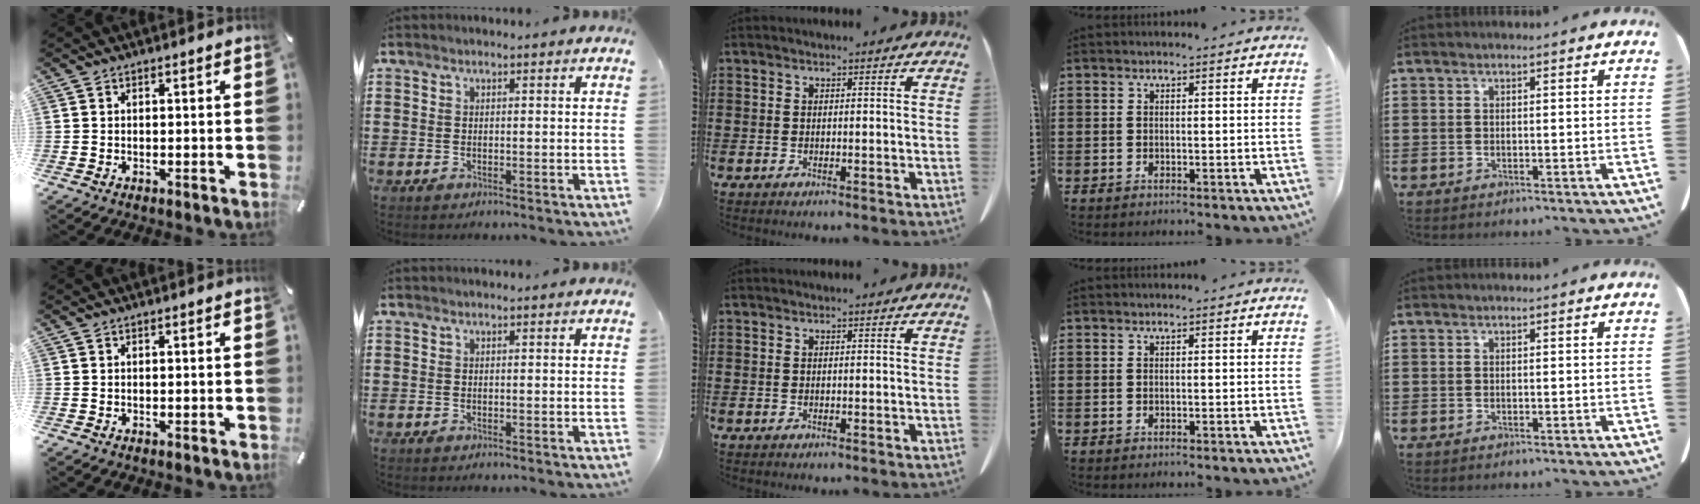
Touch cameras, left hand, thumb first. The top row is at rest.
{}